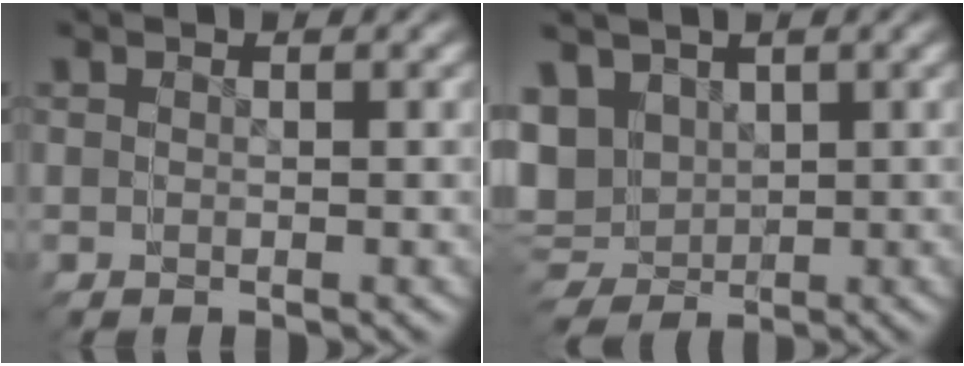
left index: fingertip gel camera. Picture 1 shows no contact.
{"total": 8.1, "force": [0.3, 7.7, 2.5], "torque": [-0.079, -0.033, 0.011]}